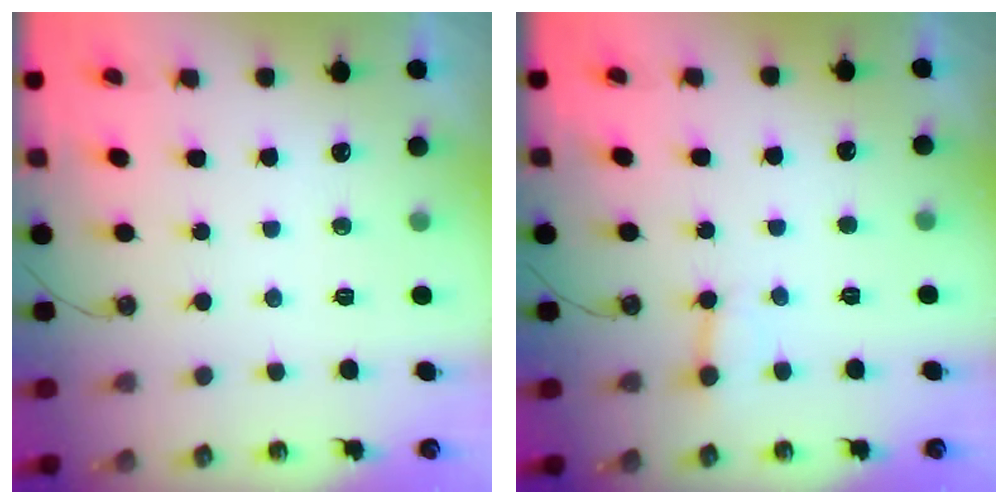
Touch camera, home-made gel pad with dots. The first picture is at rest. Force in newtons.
{"total": 4.0, "press": 4.0, "slide": 0.5}